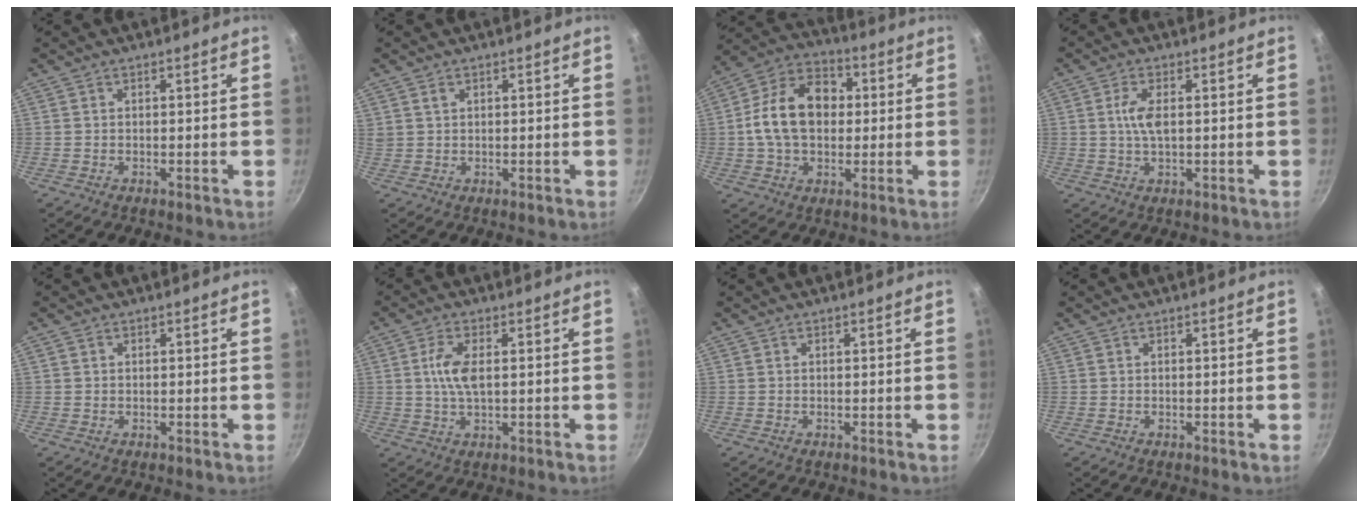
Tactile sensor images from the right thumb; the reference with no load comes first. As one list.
[{"total": 1.4, "force": [0.8, 1.0, 0.7], "torque": [-0.010, 0.003, 0.016]}, {"total": 15.5, "force": [0.9, 11.1, 10.8], "torque": [-0.155, 0.027, -0.001]}, {"total": 4.4, "force": [0.6, 1.9, 4.0], "torque": [-0.082, 0.003, 0.011]}, {"total": 0.7, "force": [0.2, 0.6, 0.2], "torque": [-0.001, 0.002, 0.002]}, {"total": 5.9, "force": [0.8, 2.5, 5.2], "torque": [-0.109, 0.003, 0.015]}, {"total": 0.0}, {"total": 0.0}]